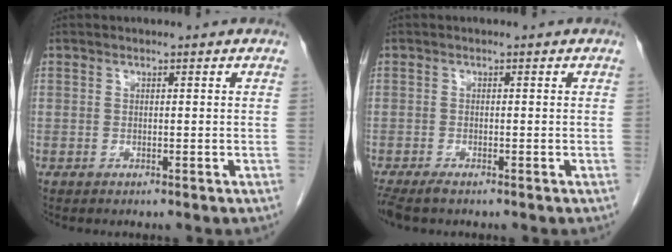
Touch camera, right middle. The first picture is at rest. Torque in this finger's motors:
{"motor_torque": [0.50, -0.27, 0.01, 0.02]}